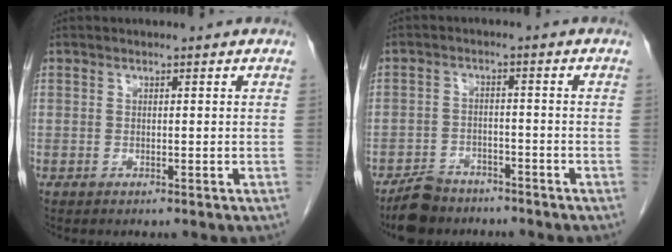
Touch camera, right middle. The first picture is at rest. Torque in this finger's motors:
{"motor_torque": [1.09, -1.05, 0.16, 0.04]}